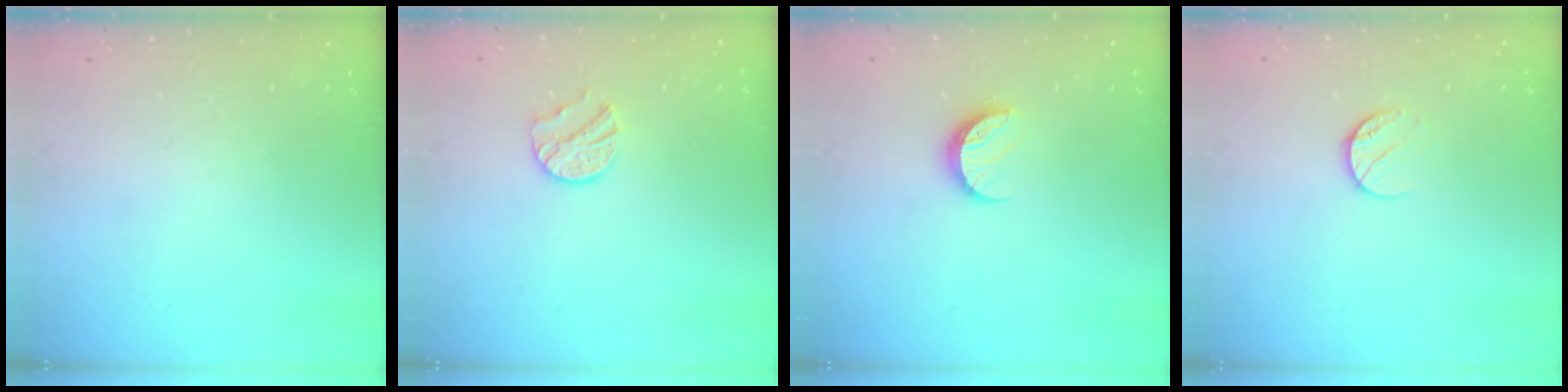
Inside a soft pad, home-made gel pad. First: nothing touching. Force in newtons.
{"total": 8.3, "press": 8.3, "slide": 0.2}
{"total": 7.0, "press": 7.0, "slide": 0.6}
{"total": 6.1, "press": 6.1, "slide": 0.7}